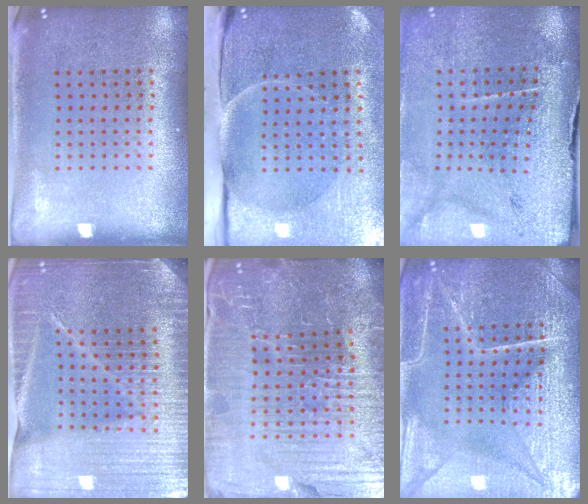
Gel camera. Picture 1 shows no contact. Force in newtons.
{"total": 4.9, "press": 3.9, "slide": 2.9}
{"total": 3.5, "press": 3.3, "slide": 0.9}
{"total": 5.3, "press": 4.7, "slide": 2.4}
{"total": 6.3, "press": 5.9, "slide": 2.4}
{"total": 6.9, "press": 6.8, "slide": 0.8}